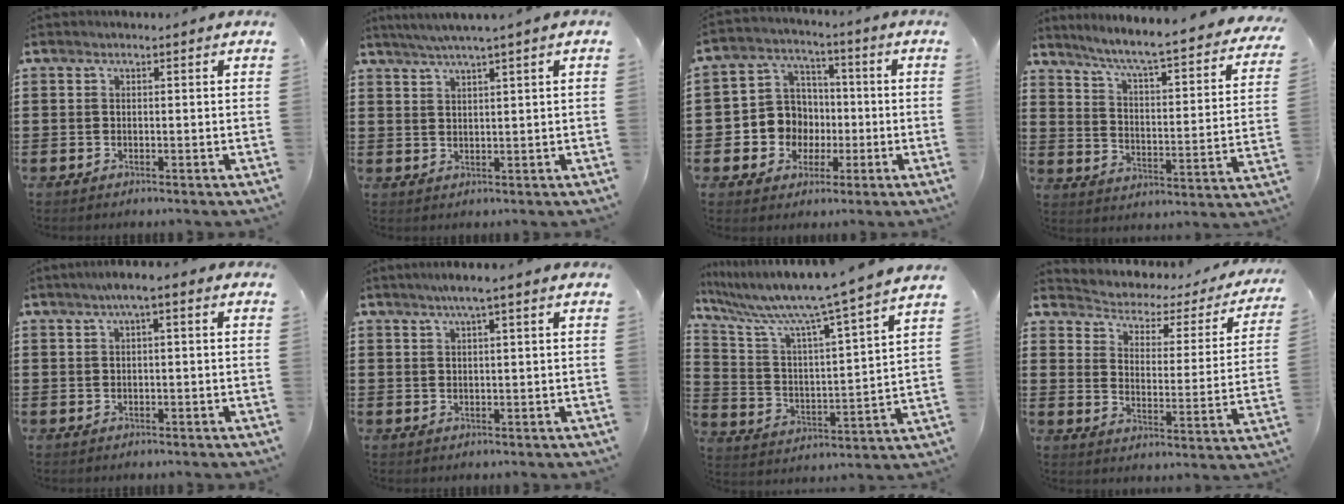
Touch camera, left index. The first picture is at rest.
{"total": 2.4, "force": [1.7, -0.6, 1.5], "torque": [-0.030, -0.002, 0.030]}
{"total": 7.8, "force": [-0.7, 7.6, 1.6], "torque": [-0.072, 0.006, -0.009]}
{"total": 5.6, "force": [4.8, -0.6, 2.9], "torque": [-0.077, -0.045, 0.071]}
{"total": 2.0, "force": [0.0, 0.4, 2.0], "torque": [-0.036, 0.001, -0.002]}
{"total": 2.5, "force": [1.3, -0.1, 2.1], "torque": [-0.043, 0.000, 0.023]}
{"total": 8.7, "force": [7.4, -0.9, 4.5], "torque": [-0.121, -0.063, 0.112]}
{"total": 2.4, "force": [2.0, 1.1, 0.6], "torque": [-0.030, -0.023, 0.023]}